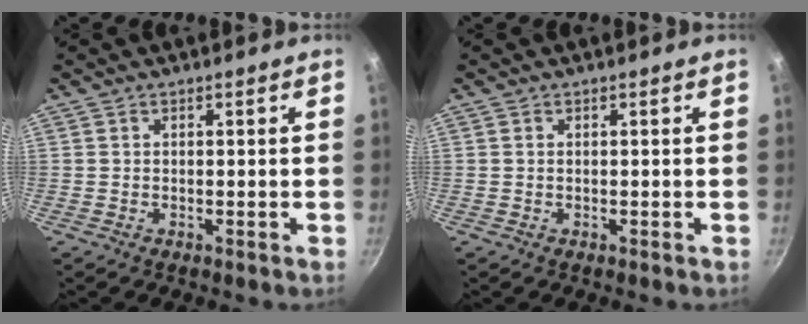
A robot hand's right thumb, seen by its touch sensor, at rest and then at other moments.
{"total": 0.0}